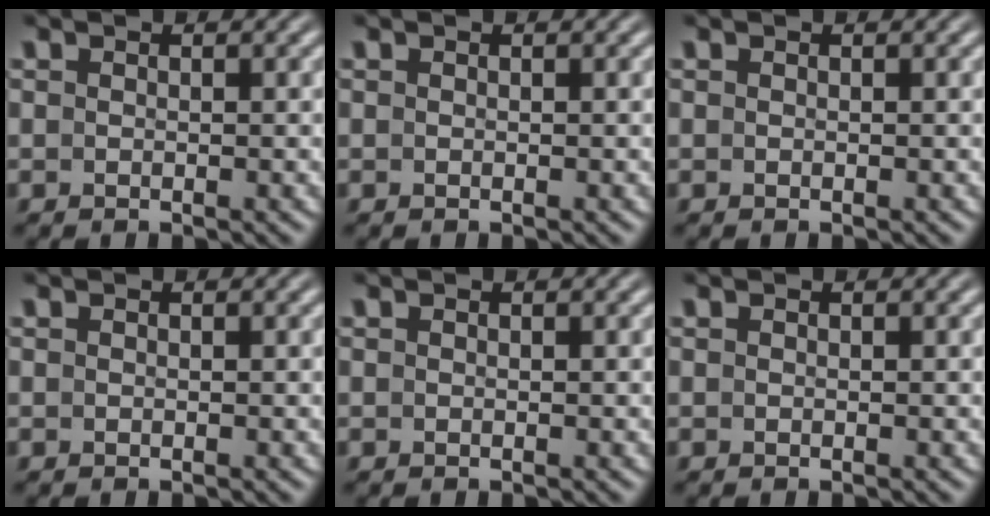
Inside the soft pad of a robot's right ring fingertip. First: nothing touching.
{"total": 0.0}
{"total": 0.0}
{"total": 0.0}
{"total": 0.0}
{"total": 0.0}